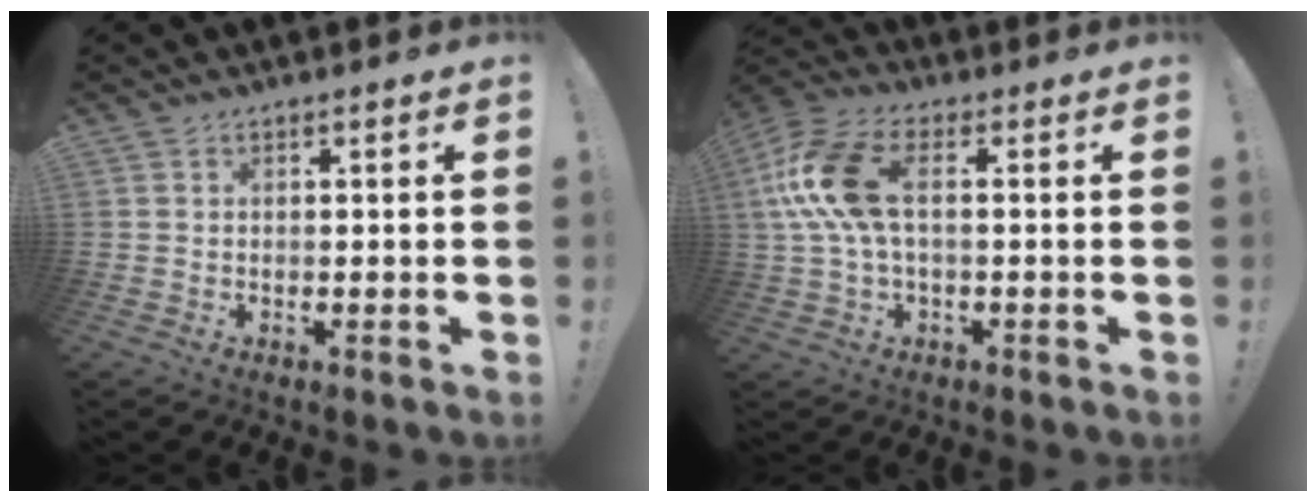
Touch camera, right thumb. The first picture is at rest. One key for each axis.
{"total": 14.7, "fx": 1.7, "fy": 7.4, "fz": 12.6, "tx": -0.261, "ty": 0.011, "tz": 0.035}